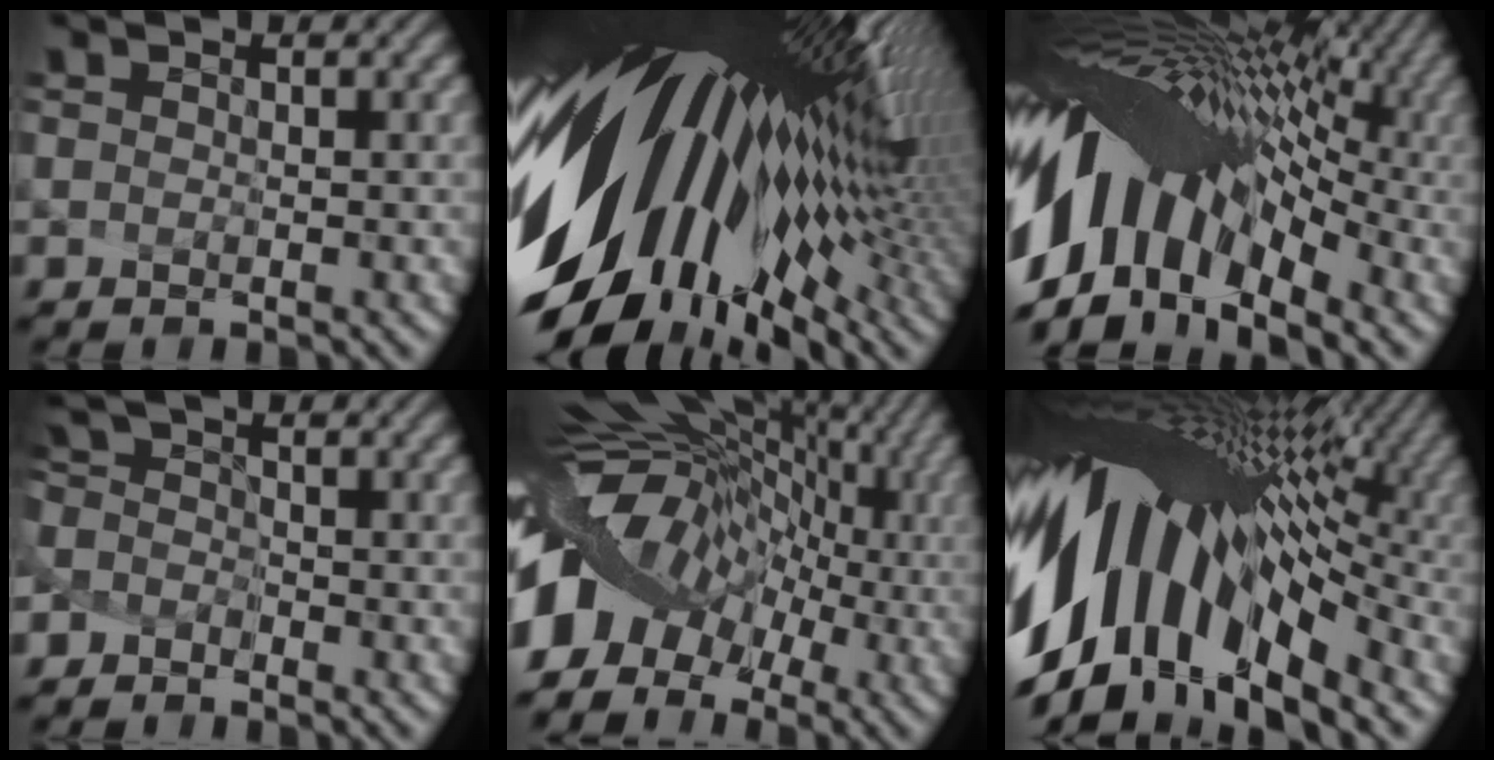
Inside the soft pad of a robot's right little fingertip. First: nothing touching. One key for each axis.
{"total": 17.2, "fx": 0.9, "fy": 8.5, "fz": 15.0, "tx": -0.261, "ty": -0.063, "tz": 0.042}
{"total": 14.6, "fx": -2.2, "fy": 8.0, "fz": 12.0, "tx": -0.227, "ty": 0.026, "tz": -0.033}
{"total": 1.7, "fx": -1.6, "fy": 0.6, "fz": -0.1, "tx": 0.000, "ty": -0.001, "tz": -0.019}
{"total": 11.7, "fx": -2.0, "fy": 8.9, "fz": 7.4, "tx": -0.153, "ty": -0.006, "tz": -0.013}
{"total": 15.4, "fx": -1.1, "fy": 7.9, "fz": 13.1, "tx": -0.245, "ty": 0.003, "tz": -0.011}